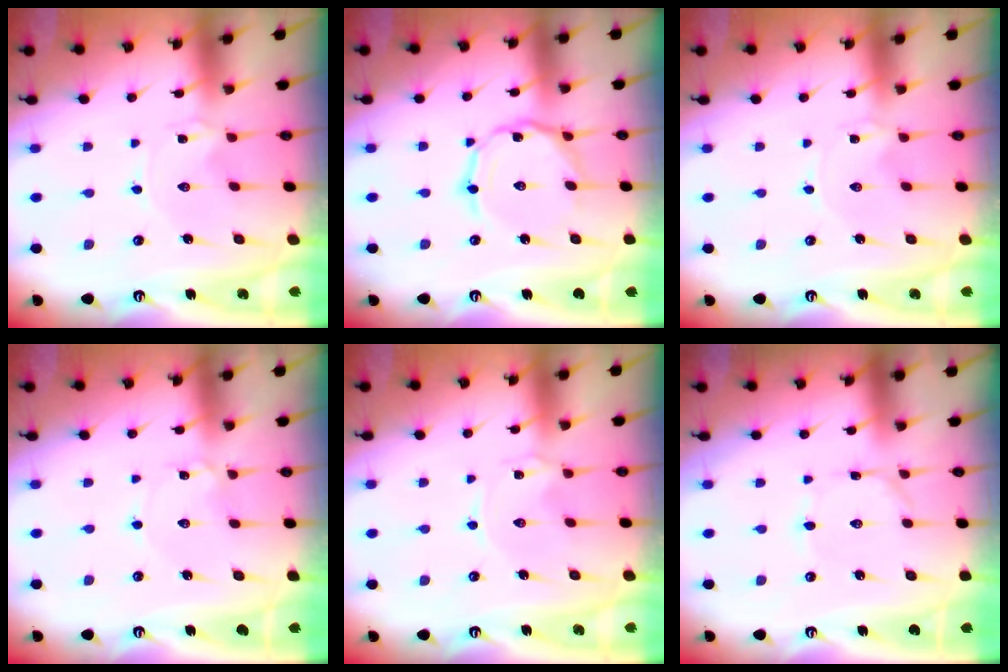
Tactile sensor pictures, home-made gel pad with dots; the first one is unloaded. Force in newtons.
{"total": 6.5, "press": 6.5, "slide": 0.4}
{"total": 0.0}
{"total": 1.1, "press": 1.1, "slide": 0.1}
{"total": 0.0}
{"total": 0.6, "press": 0.6, "slide": 0.0}